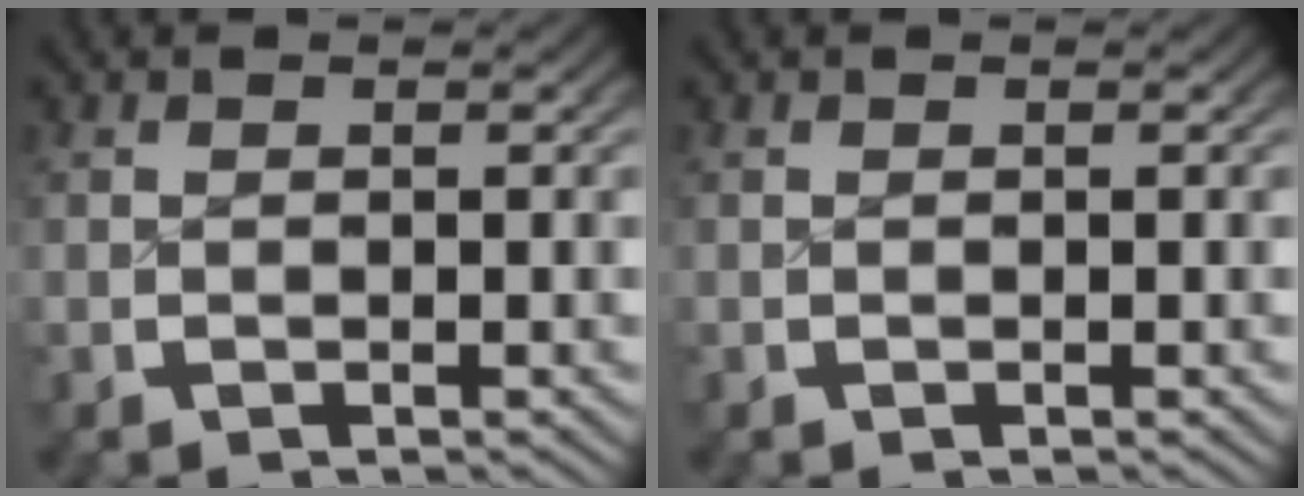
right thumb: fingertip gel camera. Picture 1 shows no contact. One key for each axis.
{"total": 0.0}